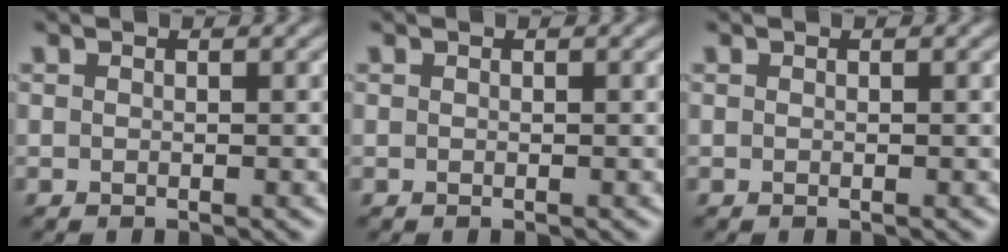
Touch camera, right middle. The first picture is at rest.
{"total": 0.0}
{"total": 0.0}